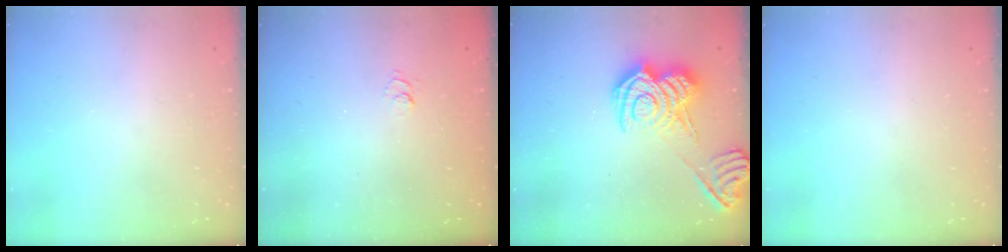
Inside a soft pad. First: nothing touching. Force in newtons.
{"total": 2.7, "press": 2.2, "slide": 1.5}
{"total": 12.7, "press": 12.6, "slide": 0.7}
{"total": 0.0}